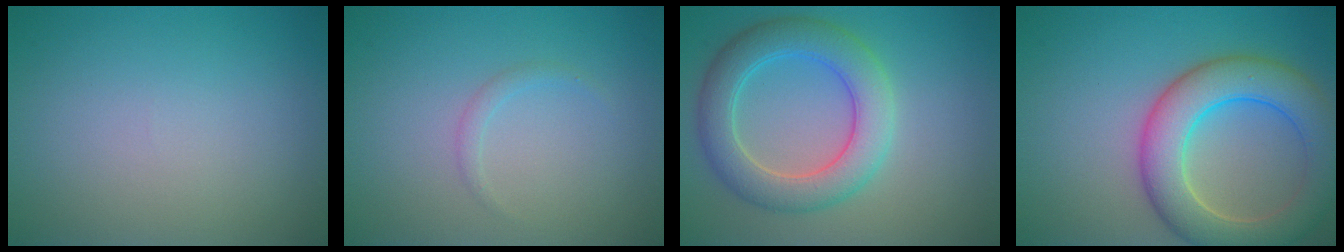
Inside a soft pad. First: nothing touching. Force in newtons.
{"total": 0.9, "press": 0.9, "slide": 0.0}
{"total": 5.8, "press": 5.8, "slide": 0.2}
{"total": 7.7, "press": 7.7, "slide": 0.3}